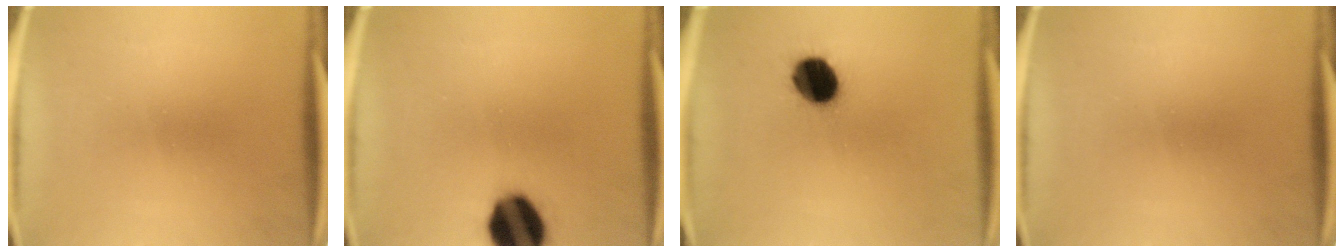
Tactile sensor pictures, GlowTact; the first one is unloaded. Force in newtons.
{"total": 14.6}
{"total": 10.7}
{"total": 0.0}